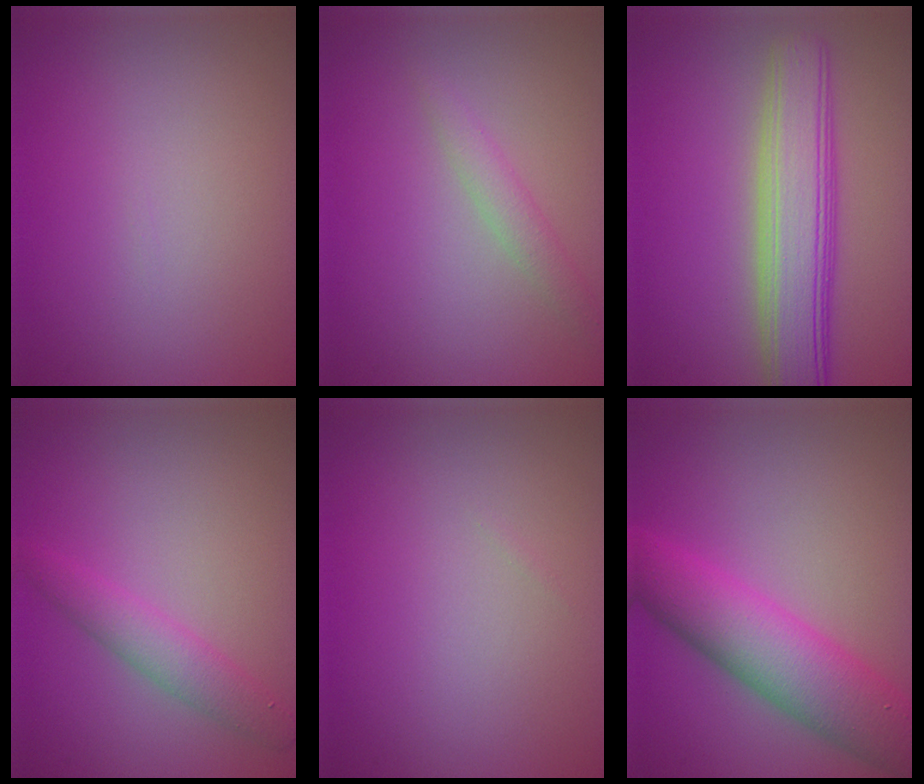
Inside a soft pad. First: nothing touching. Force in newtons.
{"total": 1.6, "press": 1.6, "slide": 0.0}
{"total": 7.3, "press": 7.3, "slide": 0.4}
{"total": 2.6, "press": 2.6, "slide": 0.1}
{"total": 0.0}
{"total": 7.4, "press": 7.4, "slide": 0.3}